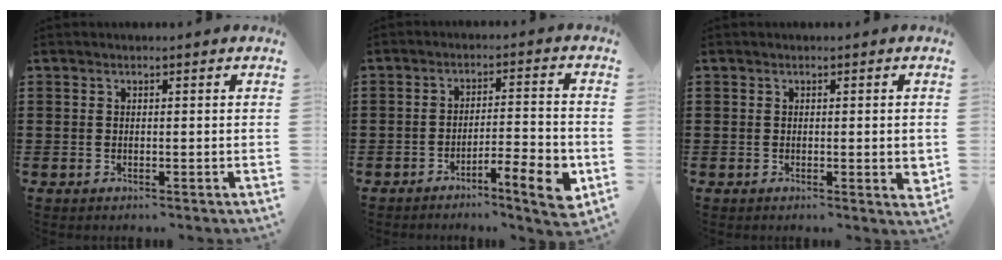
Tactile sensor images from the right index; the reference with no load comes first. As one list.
[{"total": 6.9, "force": [-4.2, 0.9, 5.4], "torque": [-0.084, 0.000, -0.072]}, {"total": 2.3, "force": [0.0, 0.4, 2.3], "torque": [-0.040, -0.002, 0.000]}]